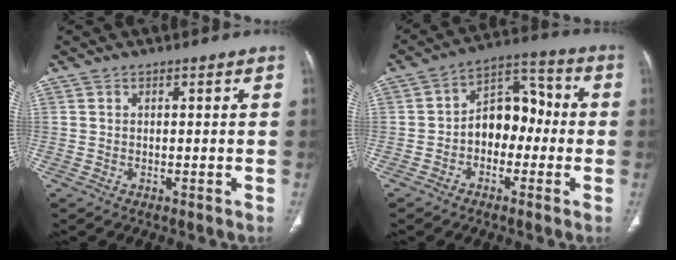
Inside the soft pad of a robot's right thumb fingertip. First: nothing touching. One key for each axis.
{"total": 10.1, "fx": -1.6, "fy": 7.1, "fz": 7.1, "tx": -0.069, "ty": 0.043, "tz": -0.040}